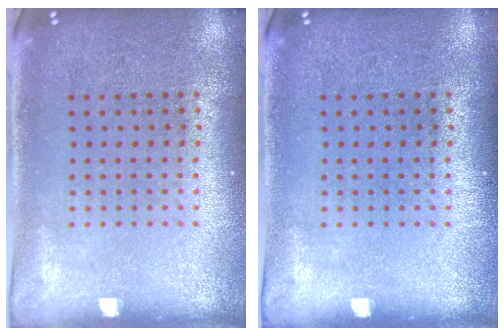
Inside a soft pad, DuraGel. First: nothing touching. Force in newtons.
{"total": 0.0}